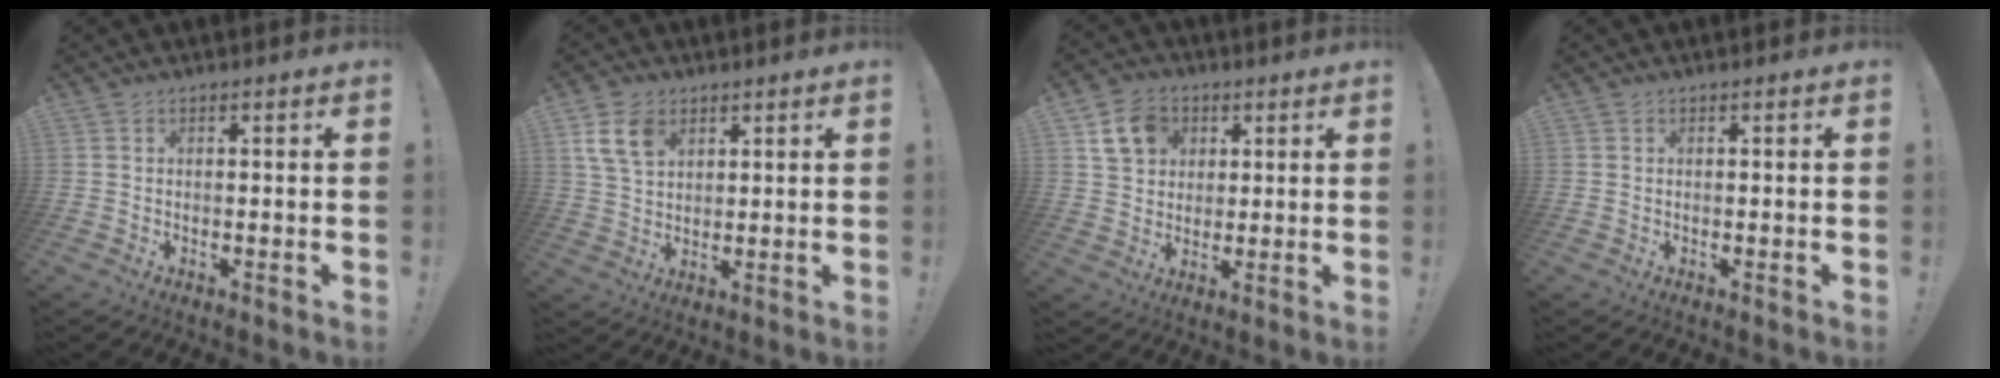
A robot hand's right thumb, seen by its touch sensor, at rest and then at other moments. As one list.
[{"total": 9.4, "force": [4.5, 6.3, 5.4], "torque": [-0.099, -0.007, 0.087]}, {"total": 10.6, "force": [4.4, 8.7, 4.3], "torque": [-0.059, -0.010, 0.088]}, {"total": 0.0}]